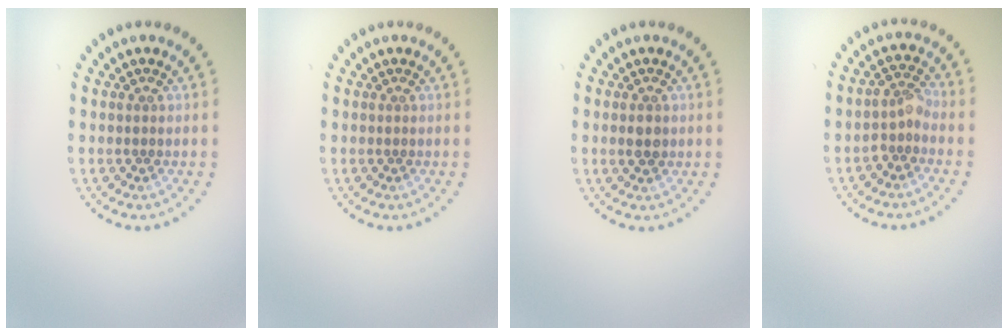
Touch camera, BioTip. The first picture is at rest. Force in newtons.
{"total": 0.0}
{"total": 1.4, "press": 1.4, "slide": 0.2}
{"total": 2.0, "press": 1.6, "slide": 1.2}